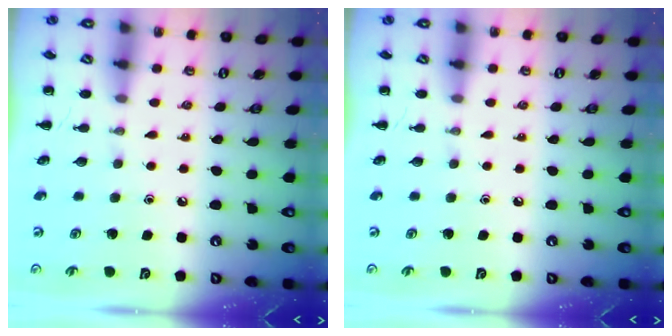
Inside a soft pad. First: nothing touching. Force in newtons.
{"total": 0.0}